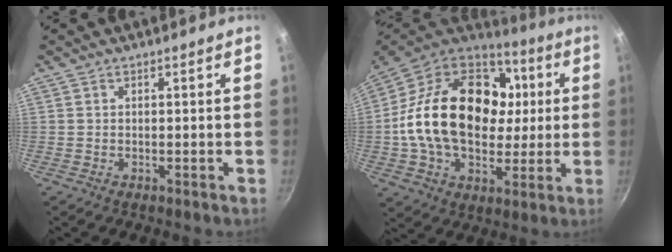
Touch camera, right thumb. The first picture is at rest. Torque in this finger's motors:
{"motor_torque": [0.06, 3.64, 1.70, -1.07, 0.29]}